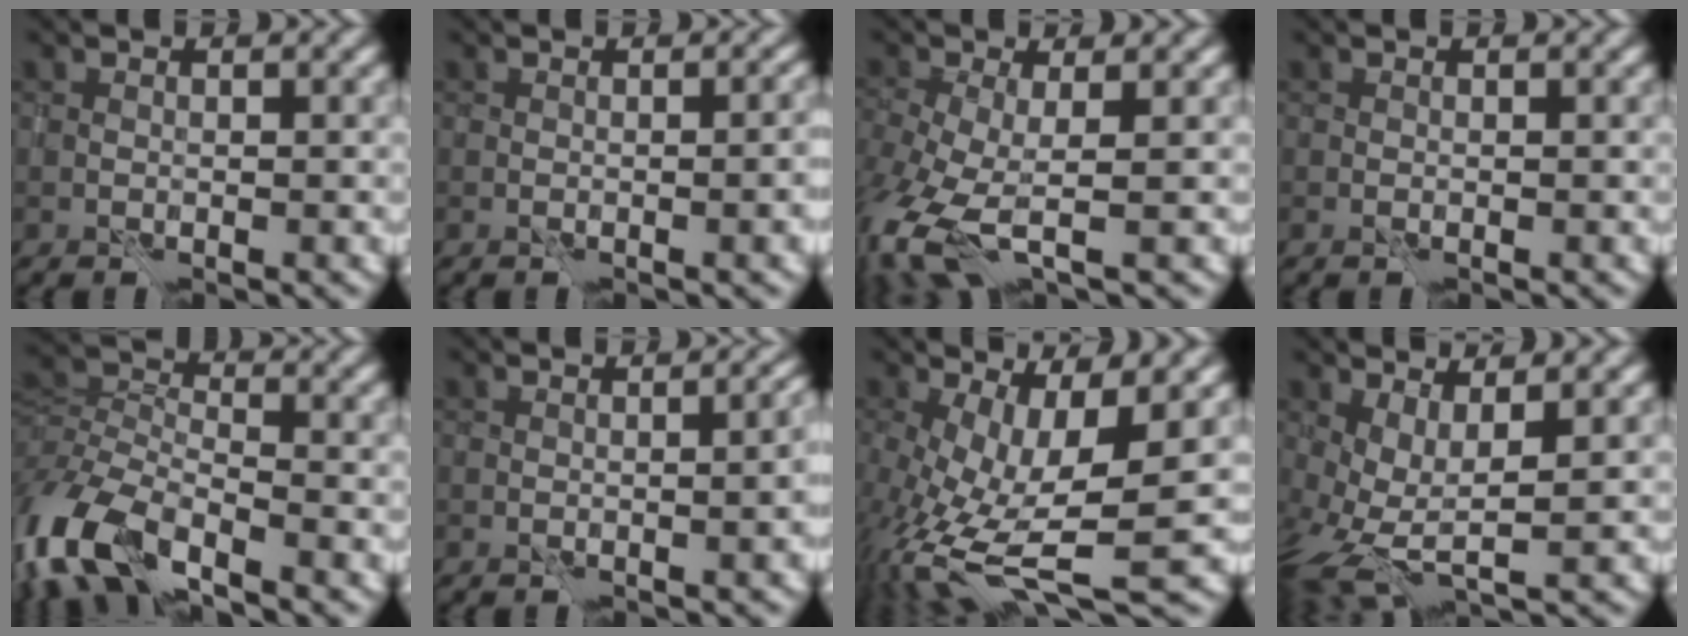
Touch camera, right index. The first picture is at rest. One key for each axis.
{"total": 3.7, "fx": -0.6, "fy": 1.5, "fz": 3.4, "tx": -0.014, "ty": 0.006, "tz": -0.002}
{"total": 6.1, "fx": -2.5, "fy": 2.6, "fz": 4.9, "tx": -0.136, "ty": -0.027, "tz": -0.055}
{"total": 0.0}
{"total": 9.6, "fx": -4.5, "fy": 4.7, "fz": 7.0, "tx": -0.158, "ty": -0.008, "tz": -0.099}
{"total": 5.8, "fx": -0.6, "fy": 2.8, "fz": 5.1, "tx": -0.013, "ty": 0.007, "tz": -0.004}
{"total": 9.7, "fx": -1.9, "fy": 3.2, "fz": 9.0, "tx": -0.190, "ty": -0.022, "tz": -0.026}
{"total": 4.1, "fx": 0.2, "fy": 1.4, "fz": 3.8, "tx": -0.093, "ty": -0.009, "tz": 0.000}